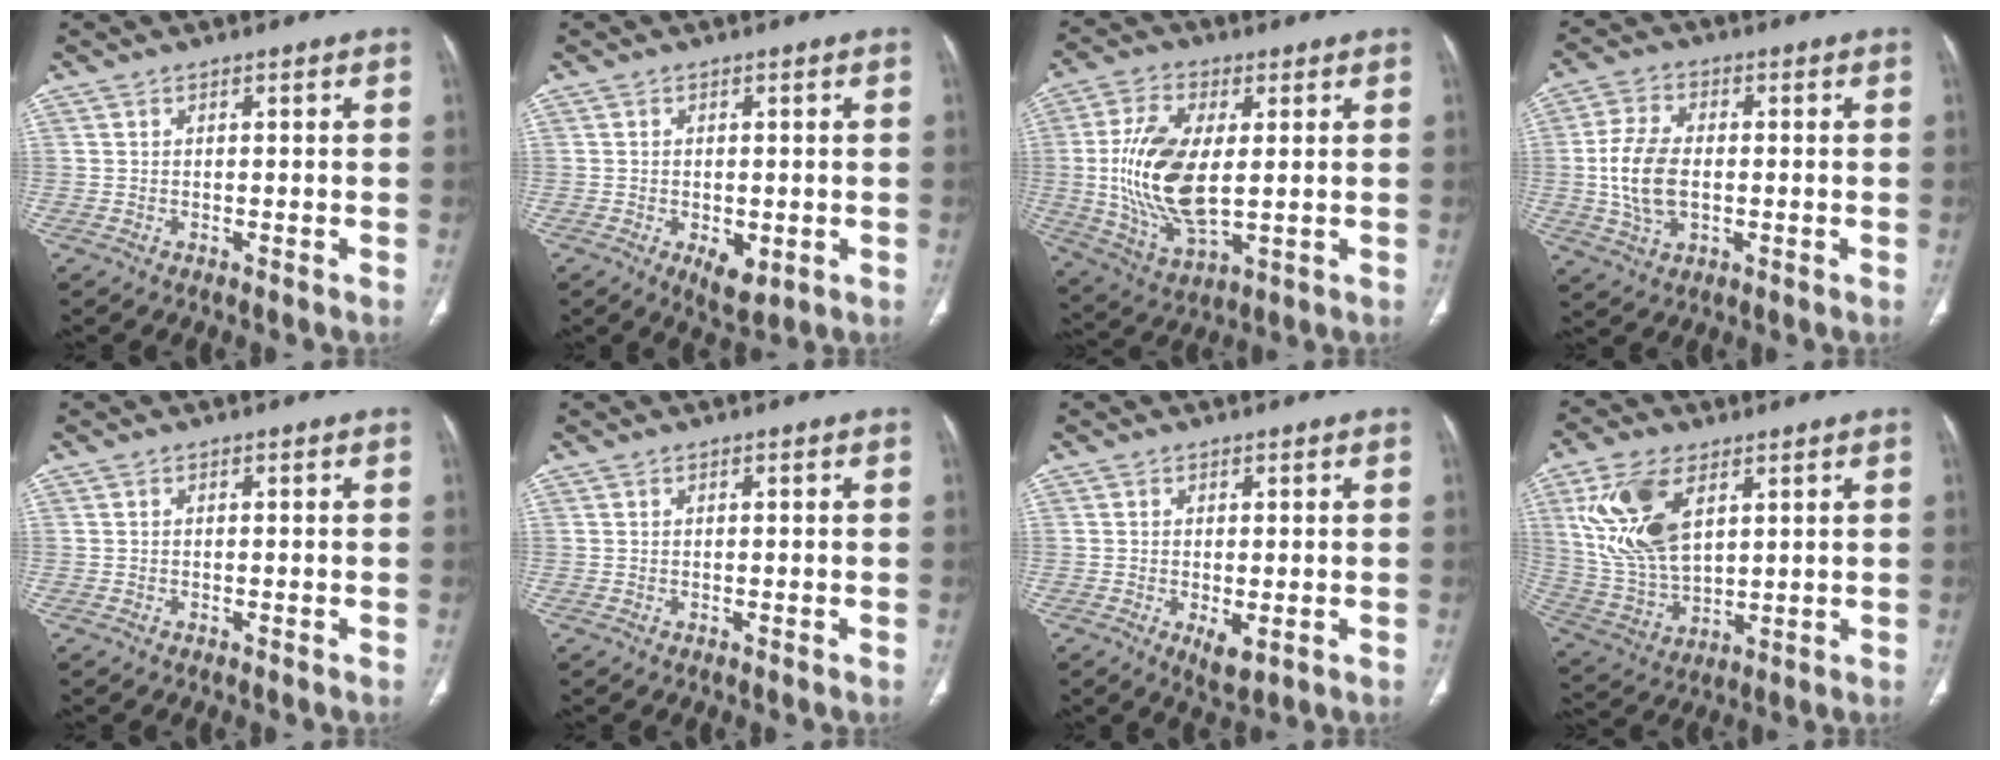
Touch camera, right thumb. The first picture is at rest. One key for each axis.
{"total": 5.0, "fx": -1.3, "fy": 2.9, "fz": 3.9, "tx": -0.052, "ty": -0.010, "tz": -0.011}
{"total": 16.6, "fx": 1.0, "fy": 8.1, "fz": 14.5, "tx": -0.293, "ty": -0.013, "tz": 0.028}
{"total": 10.5, "fx": -0.5, "fy": 6.4, "fz": 8.3, "tx": -0.169, "ty": 0.007, "tz": -0.007}
{"total": 0.0}
{"total": 0.0}
{"total": 3.8, "fx": -0.9, "fy": 1.8, "fz": 3.2, "tx": -0.051, "ty": -0.011, "tz": -0.007}
{"total": 16.1, "fx": 5.9, "fy": 8.8, "fz": 12.1, "tx": -0.235, "ty": -0.019, "tz": 0.127}